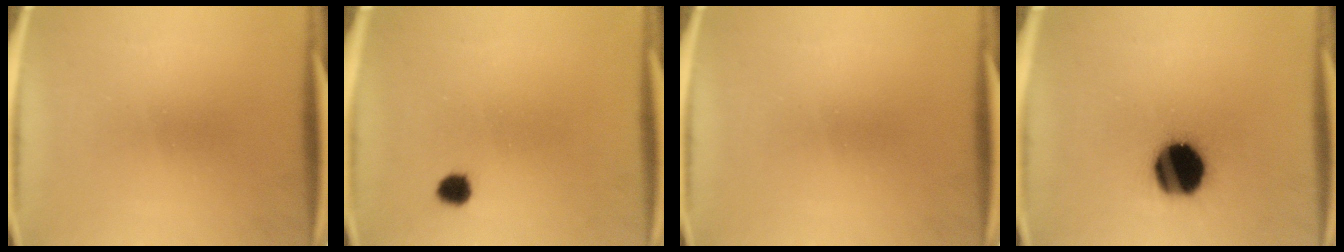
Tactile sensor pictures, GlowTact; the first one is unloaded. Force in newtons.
{"total": 2.5}
{"total": 0.0}
{"total": 17.1}